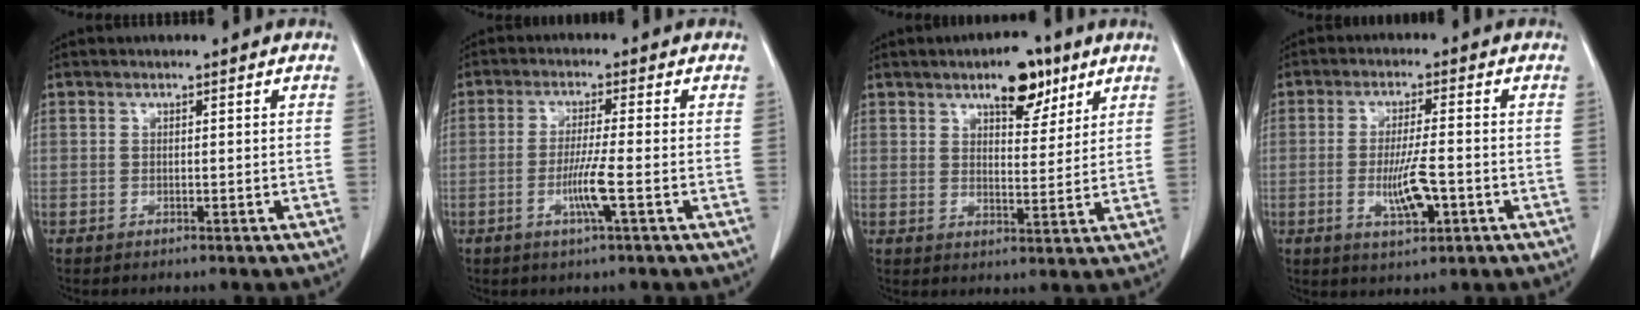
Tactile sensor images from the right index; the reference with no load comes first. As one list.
[{"total": 5.4, "force": [-1.8, -0.3, 5.1], "torque": [-0.098, -0.010, -0.035]}, {"total": 8.5, "force": [5.3, 3.4, 5.6], "torque": [-0.086, 0.004, 0.085]}, {"total": 7.1, "force": [-2.0, 1.6, 6.6], "torque": [-0.122, -0.006, -0.029]}]